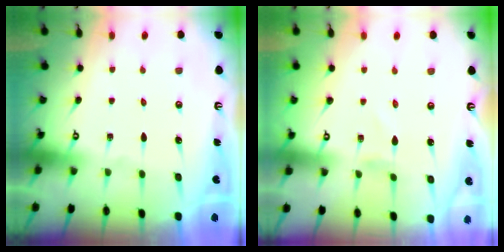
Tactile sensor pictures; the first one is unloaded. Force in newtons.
{"total": 1.0, "press": 1.0, "slide": 0.1}